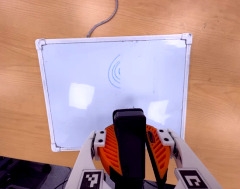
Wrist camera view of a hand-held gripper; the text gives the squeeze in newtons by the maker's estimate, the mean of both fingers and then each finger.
{"total": 12.6, "left": 11.7, "right": 13.5}